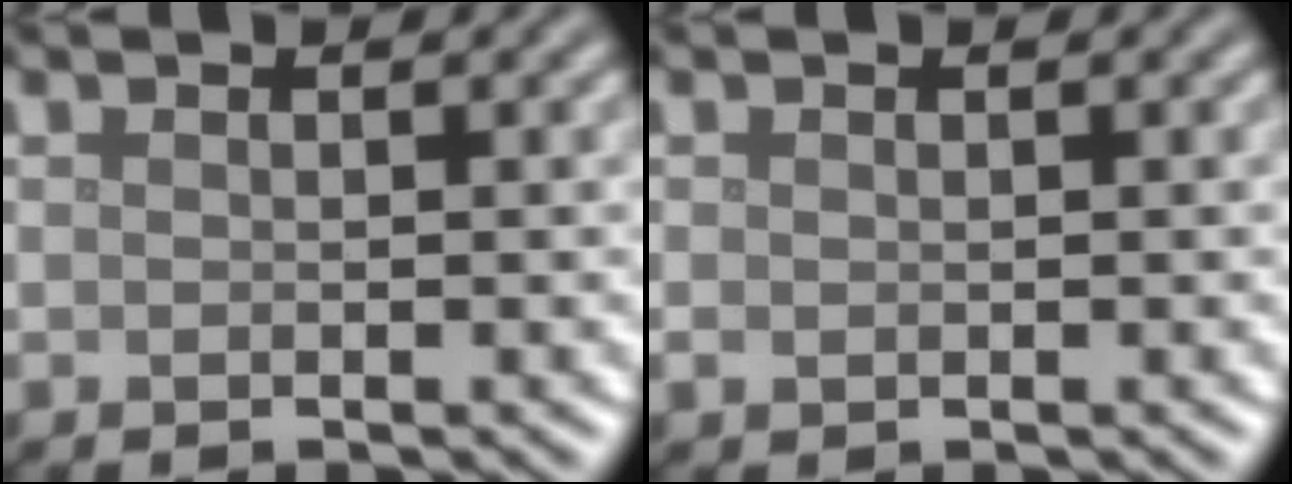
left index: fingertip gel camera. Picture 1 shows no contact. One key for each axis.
{"total": 0.7, "fx": 0.0, "fy": 0.6, "fz": 0.3, "tx": -0.006, "ty": -0.002, "tz": 0.001}